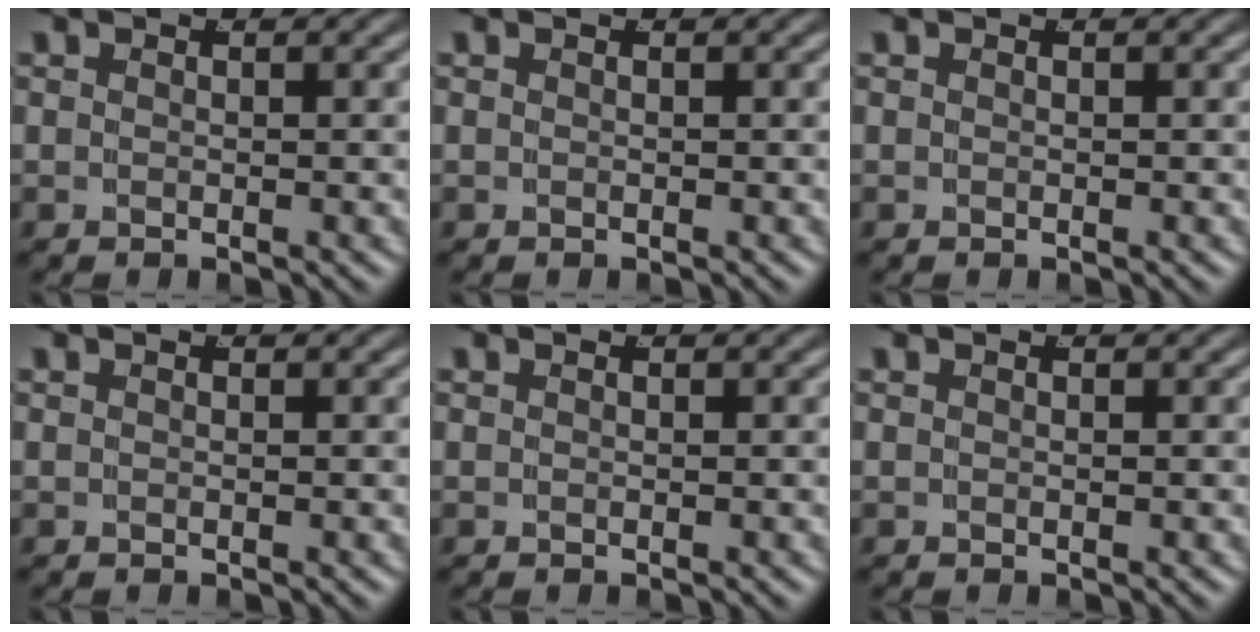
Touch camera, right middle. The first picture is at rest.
{"total": 0.0}
{"total": 0.0}
{"total": 0.0}
{"total": 0.0}
{"total": 0.0}